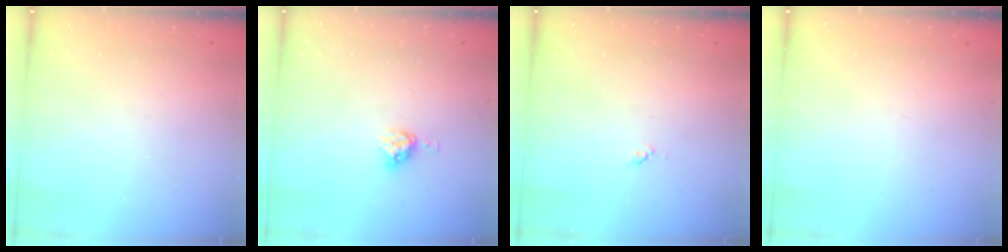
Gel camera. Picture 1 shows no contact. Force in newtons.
{"total": 5.1, "press": 5.1, "slide": 0.7}
{"total": 3.4, "press": 3.4, "slide": 0.5}
{"total": 0.0}